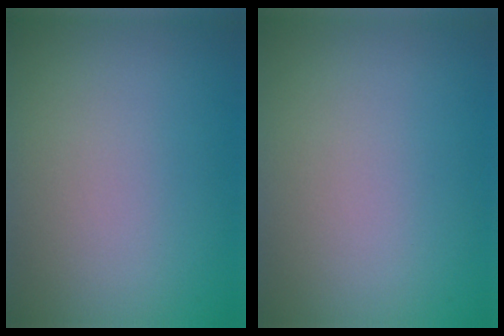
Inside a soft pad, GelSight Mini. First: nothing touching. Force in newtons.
{"total": 0.0}